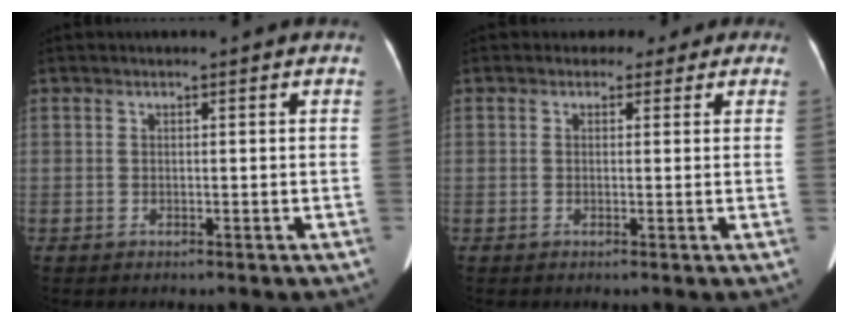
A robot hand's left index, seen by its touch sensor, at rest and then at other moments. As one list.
[{"total": 2.8, "force": [1.7, 2.2, 0.2], "torque": [0.002, 0.007, 0.011]}]